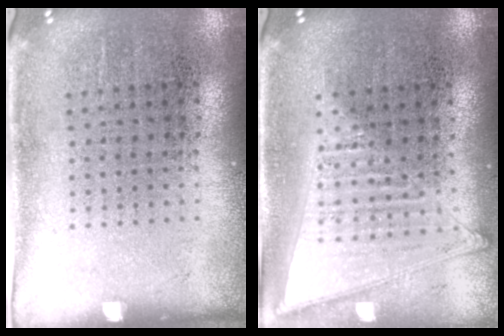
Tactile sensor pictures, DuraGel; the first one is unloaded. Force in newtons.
{"total": 1.4, "press": 1.3, "slide": 0.3}